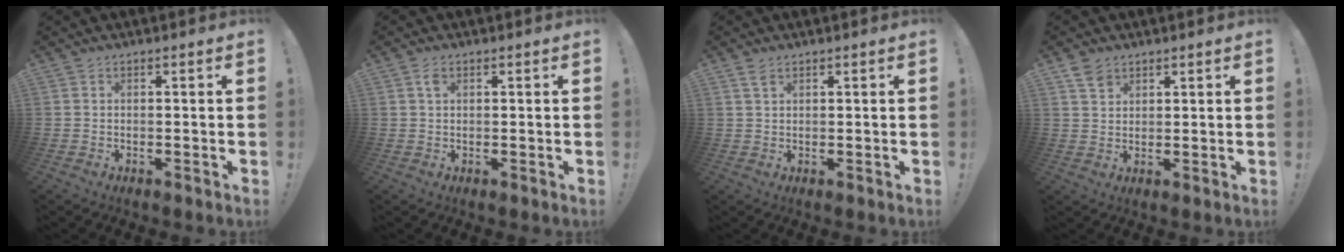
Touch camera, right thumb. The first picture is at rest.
{"total": 2.0, "force": [0.9, 1.1, 1.5], "torque": [-0.019, -0.002, 0.012]}
{"total": 2.5, "force": [1.6, 1.2, 1.5], "torque": [-0.019, -0.005, 0.027]}
{"total": 4.0, "force": [2.9, 2.4, 1.5], "torque": [-0.022, -0.011, 0.054]}